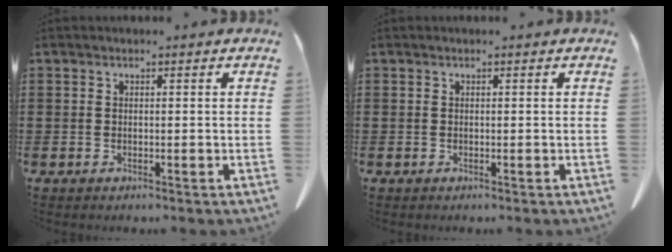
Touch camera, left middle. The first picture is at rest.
{"total": 0.0}